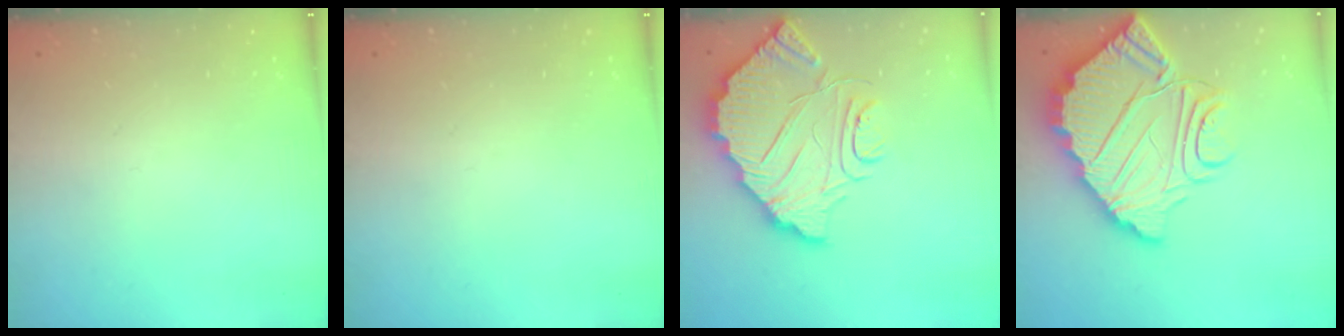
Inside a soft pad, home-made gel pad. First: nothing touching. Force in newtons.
{"total": 0.0}
{"total": 11.4, "press": 11.4, "slide": 0.8}
{"total": 16.1, "press": 16.0, "slide": 1.5}